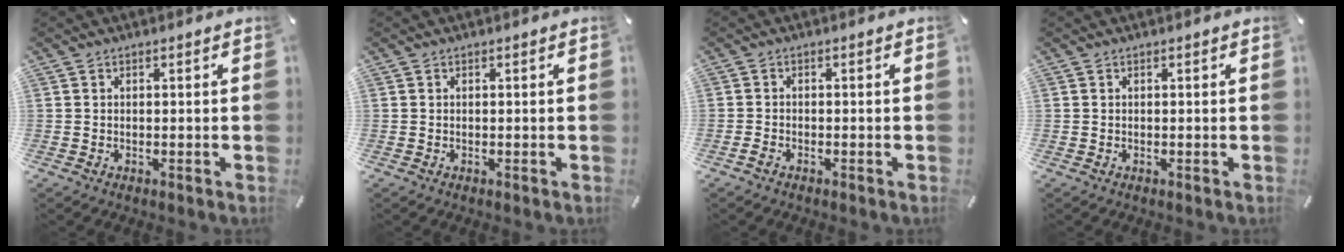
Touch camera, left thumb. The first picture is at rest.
{"total": 0.0}
{"total": 1.4, "force": [-1.1, 0.6, 0.6], "torque": [-0.012, 0.002, -0.021]}
{"total": 0.0}